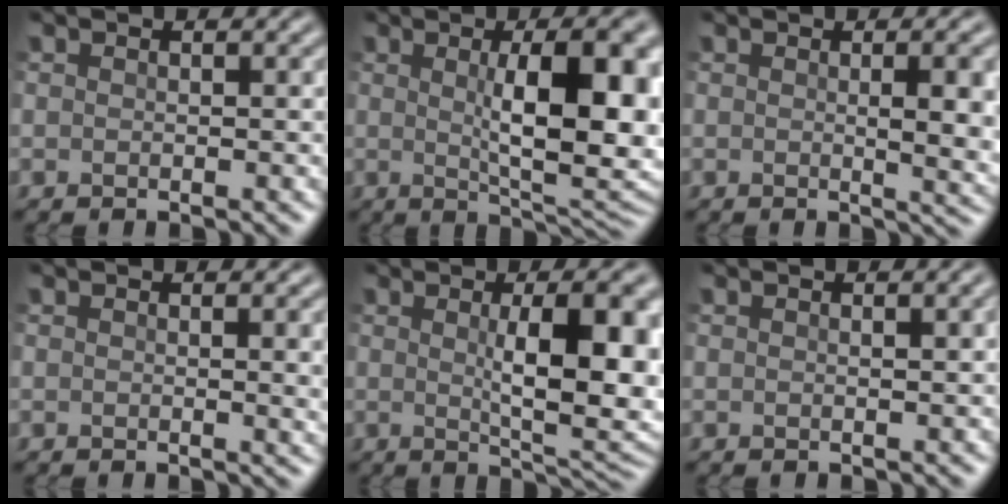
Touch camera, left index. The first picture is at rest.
{"total": 11.0, "force": [0.8, 3.1, 10.5], "torque": [-0.127, 0.003, 0.025]}
{"total": 6.2, "force": [0.4, 1.9, 5.9], "torque": [-0.047, 0.009, 0.010]}
{"total": 3.5, "force": [0.5, 1.3, 3.2], "torque": [-0.023, 0.012, 0.006]}
{"total": 9.9, "force": [0.7, 2.7, 9.5], "torque": [-0.119, 0.001, 0.024]}
{"total": 2.2, "force": [0.7, 1.0, 1.9], "torque": [-0.005, 0.014, -0.007]}